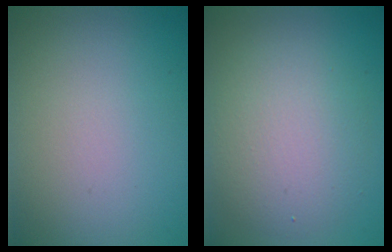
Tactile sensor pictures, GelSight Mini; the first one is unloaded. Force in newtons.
{"total": 4.5, "press": 4.4, "slide": 0.4}